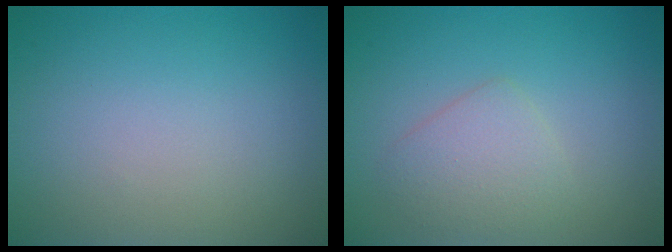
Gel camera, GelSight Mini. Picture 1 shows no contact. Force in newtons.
{"total": 2.5, "press": 2.5, "slide": 0.1}